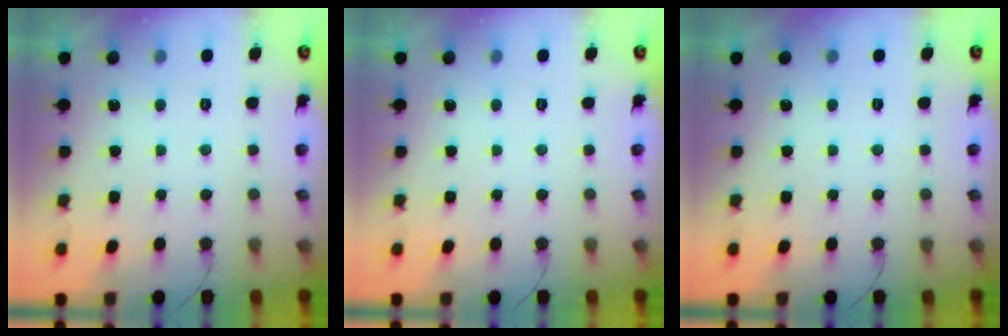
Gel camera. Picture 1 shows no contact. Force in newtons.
{"total": 0.0}
{"total": 0.0}